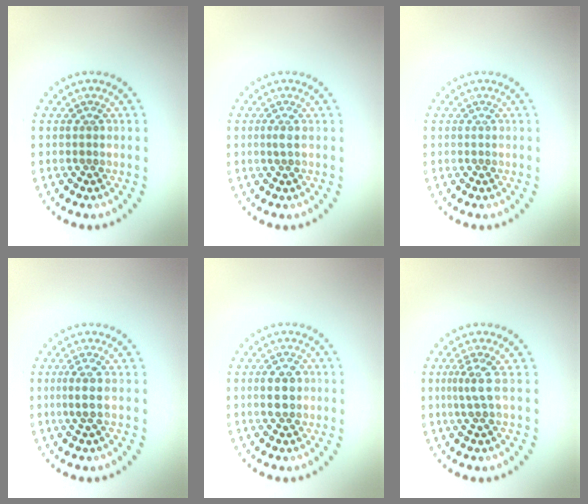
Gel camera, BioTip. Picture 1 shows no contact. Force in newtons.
{"total": 0.6, "press": 0.5, "slide": 0.3}
{"total": 0.0}
{"total": 1.8, "press": 1.3, "slide": 1.2}
{"total": 2.7, "press": 2.7, "slide": 0.2}
{"total": 2.1, "press": 1.5, "slide": 1.5}